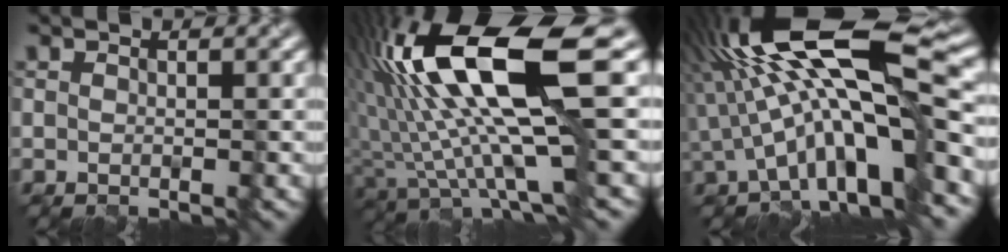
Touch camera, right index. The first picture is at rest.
{"total": 14.0, "force": [3.1, 4.1, 13.0], "torque": [-0.259, 0.000, 0.062]}
{"total": 14.7, "force": [0.0, 4.2, 14.1], "torque": [-0.222, 0.019, -0.006]}